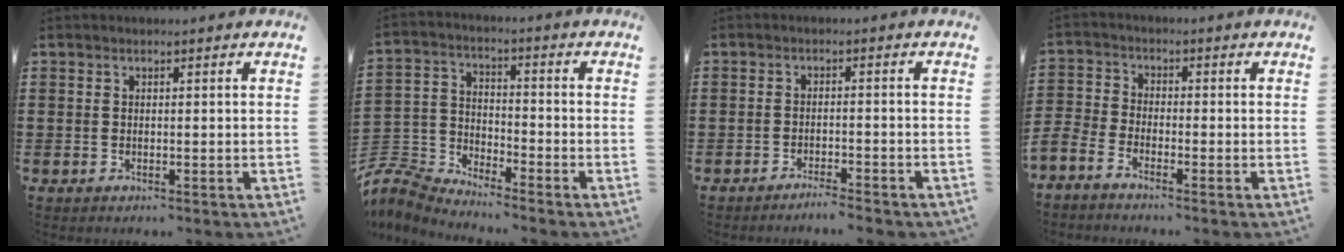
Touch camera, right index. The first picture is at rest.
{"total": 5.5, "force": [-5.4, 1.1, 0.7], "torque": [-0.051, -0.009, -0.119]}
{"total": 2.4, "force": [-2.3, -0.2, 0.6], "torque": [-0.013, 0.000, -0.046]}
{"total": 2.7, "force": [-2.7, 0.1, 0.5], "torque": [-0.032, -0.006, -0.062]}